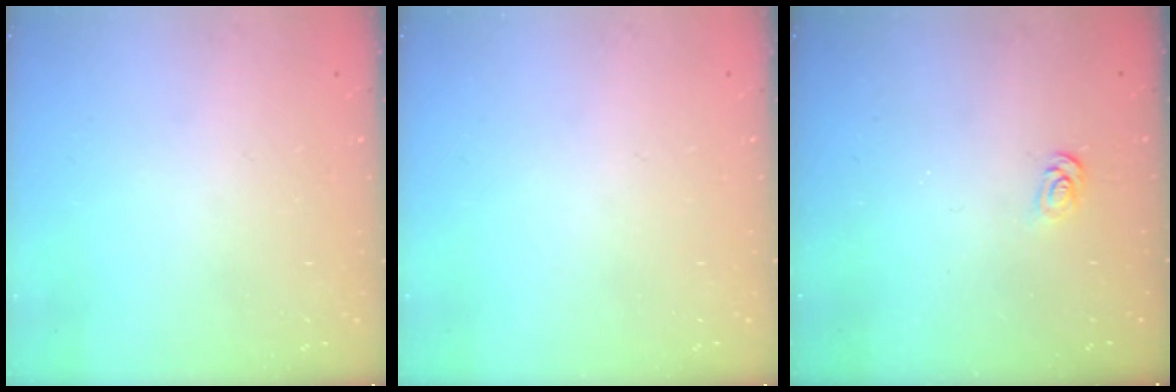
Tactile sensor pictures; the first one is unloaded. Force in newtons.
{"total": 0.0}
{"total": 2.5, "press": 2.5, "slide": 0.3}